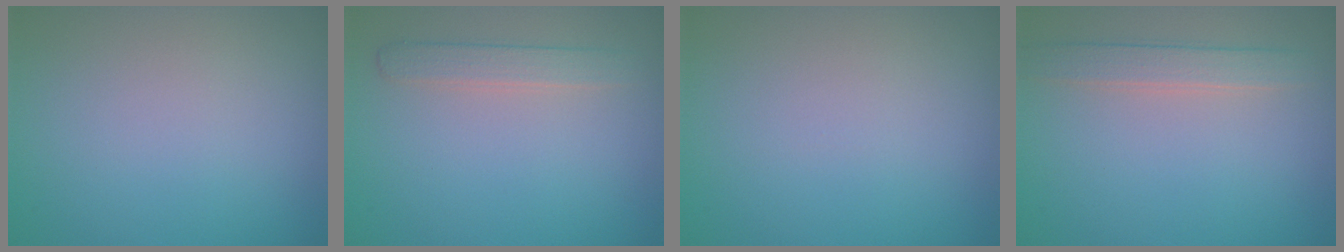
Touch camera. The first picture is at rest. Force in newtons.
{"total": 1.8, "press": 1.8, "slide": 0.1}
{"total": 0.0}
{"total": 2.2, "press": 2.2, "slide": 0.1}